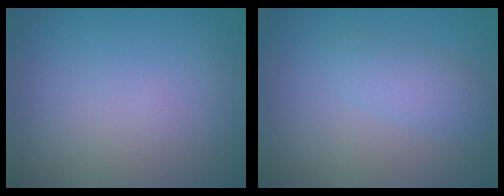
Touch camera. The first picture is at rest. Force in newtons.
{"total": 2.0, "press": 2.0, "slide": 0.1}